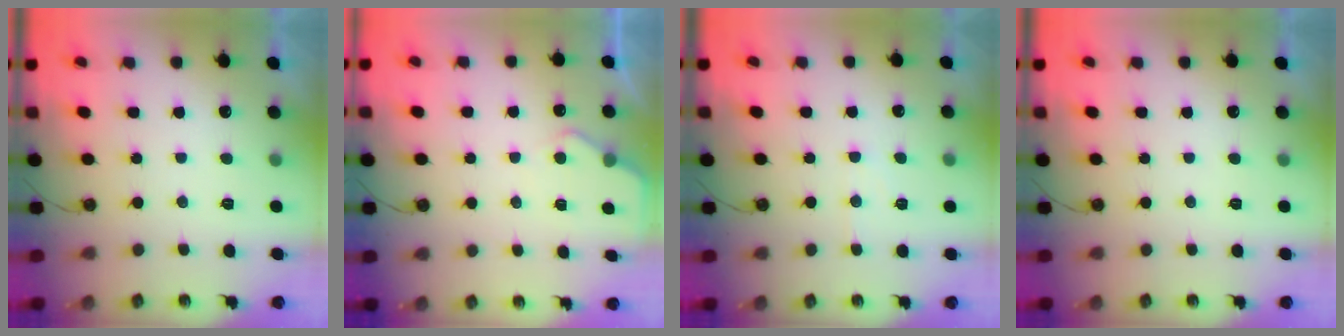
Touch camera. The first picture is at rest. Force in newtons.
{"total": 5.1, "press": 5.0, "slide": 0.5}
{"total": 4.3, "press": 4.2, "slide": 0.6}
{"total": 0.0}